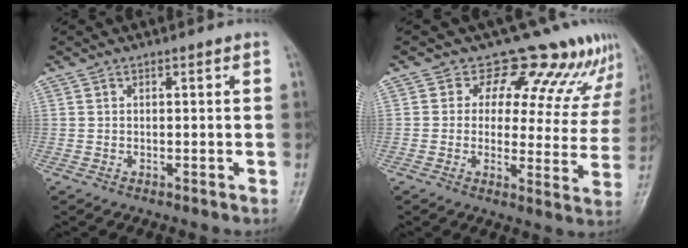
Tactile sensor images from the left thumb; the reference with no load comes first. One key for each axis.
{"total": 13.6, "fx": 11.1, "fy": 6.5, "fz": 4.2, "tx": 0.003, "ty": -0.070, "tz": 0.117}